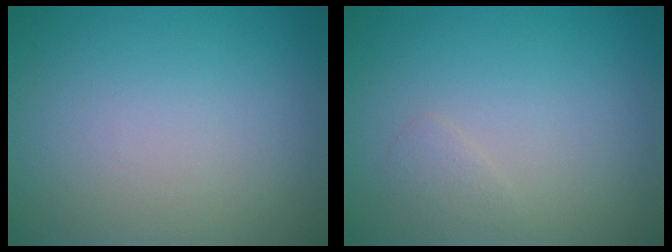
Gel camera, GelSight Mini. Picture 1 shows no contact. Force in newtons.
{"total": 0.8, "press": 0.8, "slide": 0.0}